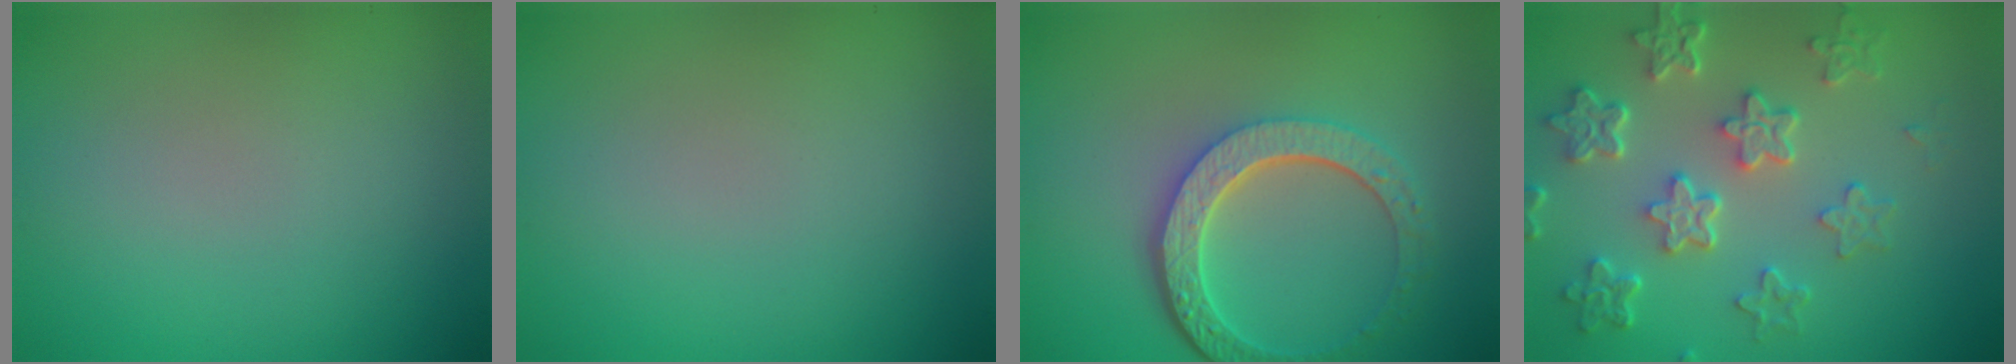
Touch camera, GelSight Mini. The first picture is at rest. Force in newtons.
{"total": 0.0}
{"total": 5.8, "press": 4.4, "slide": 3.7}
{"total": 6.0, "press": 4.5, "slide": 4.0}